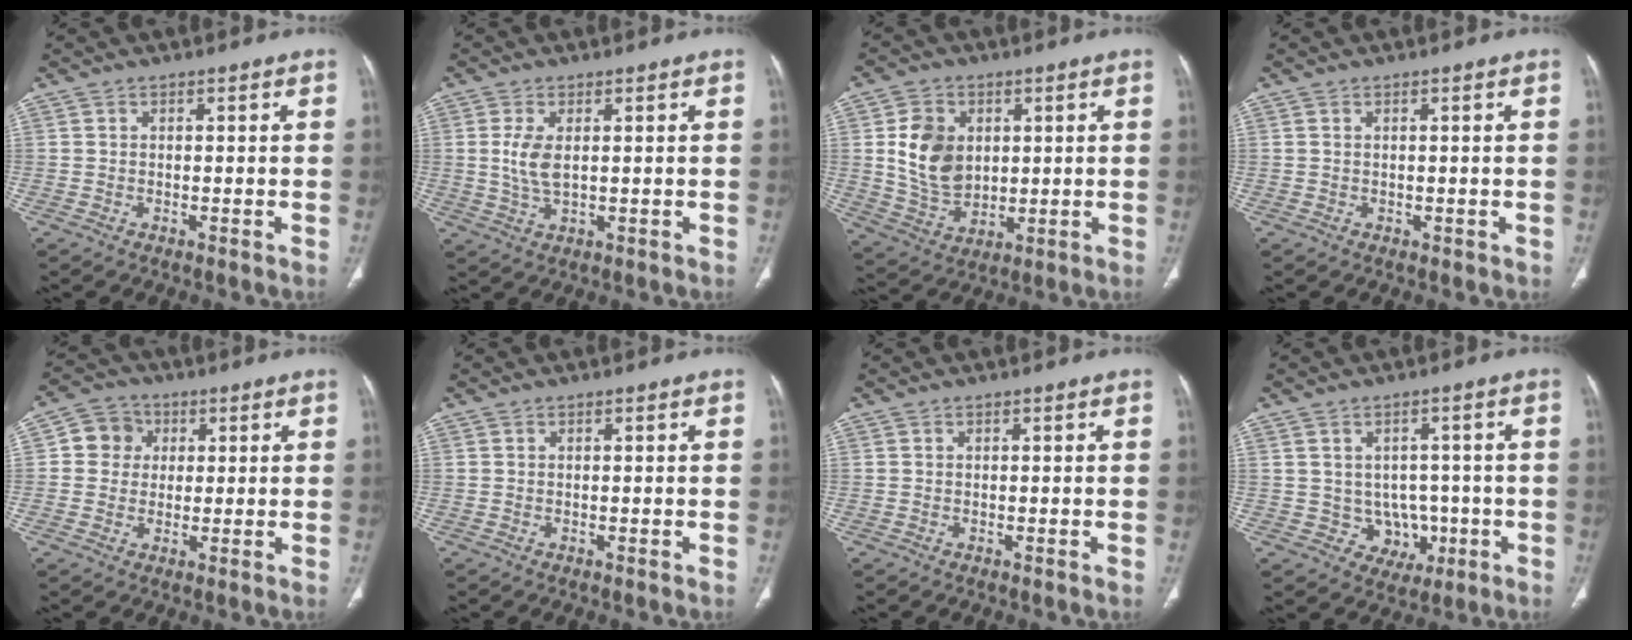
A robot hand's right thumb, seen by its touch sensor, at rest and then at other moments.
{"total": 5.0, "force": [0.8, 2.3, 4.3], "torque": [-0.096, -0.008, 0.022]}
{"total": 11.5, "force": [2.2, 8.6, 7.3], "torque": [-0.108, -0.016, 0.054]}
{"total": 0.6, "force": [0.3, 0.4, 0.2], "torque": [-0.001, -0.002, 0.008]}
{"total": 6.5, "force": [1.3, 6.1, 2.0], "torque": [-0.006, 0.007, 0.016]}
{"total": 0.0}
{"total": 0.0}
{"total": 6.5, "force": [-0.8, 5.8, 2.7], "torque": [0.001, 0.010, 0.004]}